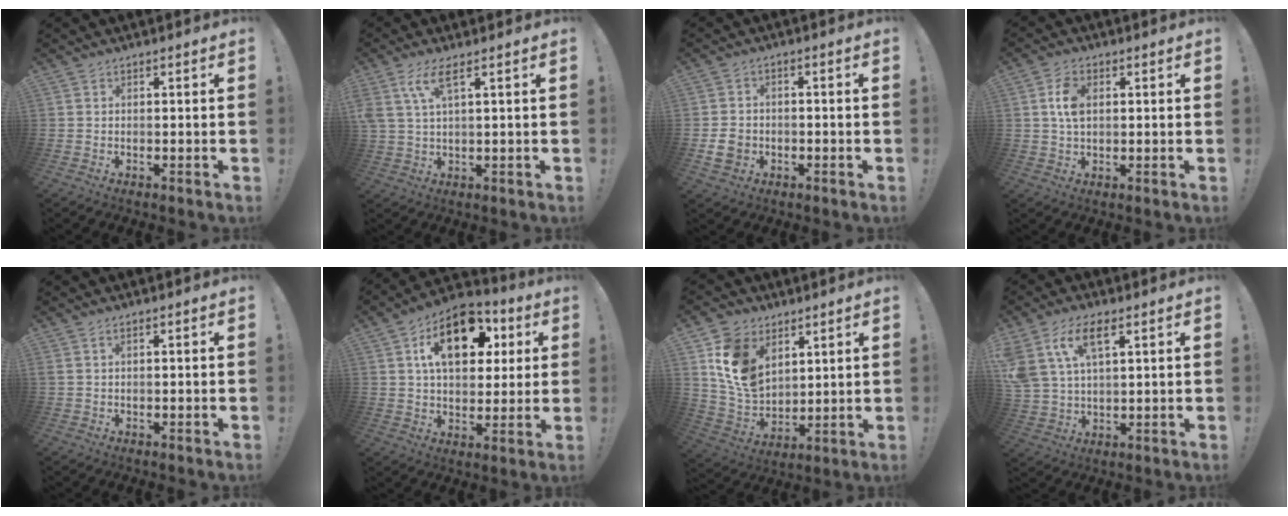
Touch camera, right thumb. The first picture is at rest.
{"total": 7.0, "force": [3.5, 1.7, 5.8], "torque": [-0.117, -0.006, 0.067]}
{"total": 5.8, "force": [-1.8, 4.8, 2.9], "torque": [-0.052, 0.008, -0.034]}
{"total": 6.5, "force": [1.4, 4.2, 4.7], "torque": [-0.091, 0.006, 0.026]}
{"total": 1.2, "force": [0.4, 0.4, 1.1], "torque": [-0.025, 0.003, 0.008]}
{"total": 17.9, "force": [6.4, 11.2, 12.4], "torque": [-0.181, -0.012, 0.113]}
{"total": 14.2, "force": [6.4, 10.9, 6.6], "torque": [-0.127, -0.029, 0.134]}
{"total": 11.6, "force": [5.9, 6.1, 7.9], "torque": [-0.171, -0.008, 0.113]}